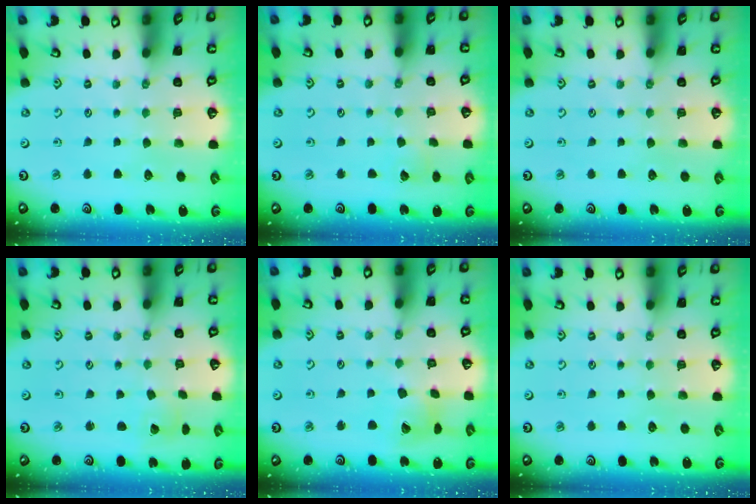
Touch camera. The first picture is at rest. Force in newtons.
{"total": 2.8, "press": 2.8, "slide": 0.3}
{"total": 0.0}
{"total": 2.3, "press": 2.3, "slide": 0.2}
{"total": 9.8, "press": 9.7, "slide": 1.1}
{"total": 0.0}